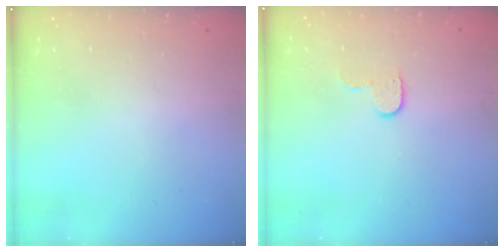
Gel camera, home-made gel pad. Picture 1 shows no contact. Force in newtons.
{"total": 5.4, "press": 5.3, "slide": 0.5}